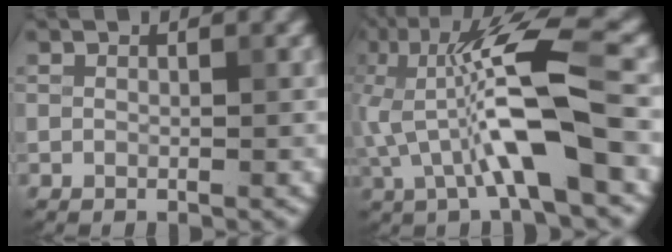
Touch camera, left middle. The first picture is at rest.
{"total": 8.7, "force": [-1.5, 2.0, 8.3], "torque": [-0.155, 0.018, -0.029]}